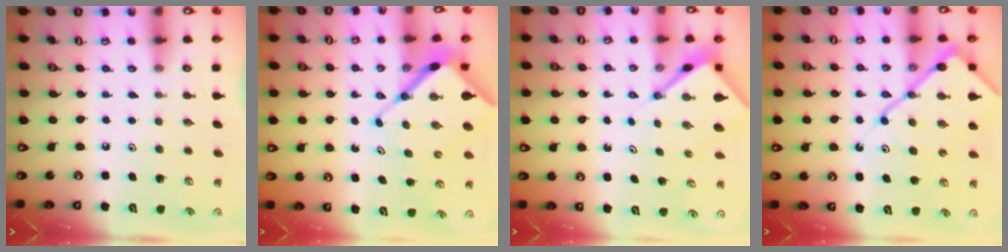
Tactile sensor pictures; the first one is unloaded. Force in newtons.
{"total": 11.4, "press": 11.4, "slide": 1.2}
{"total": 5.8, "press": 5.7, "slide": 0.5}
{"total": 14.2, "press": 14.1, "slide": 1.6}